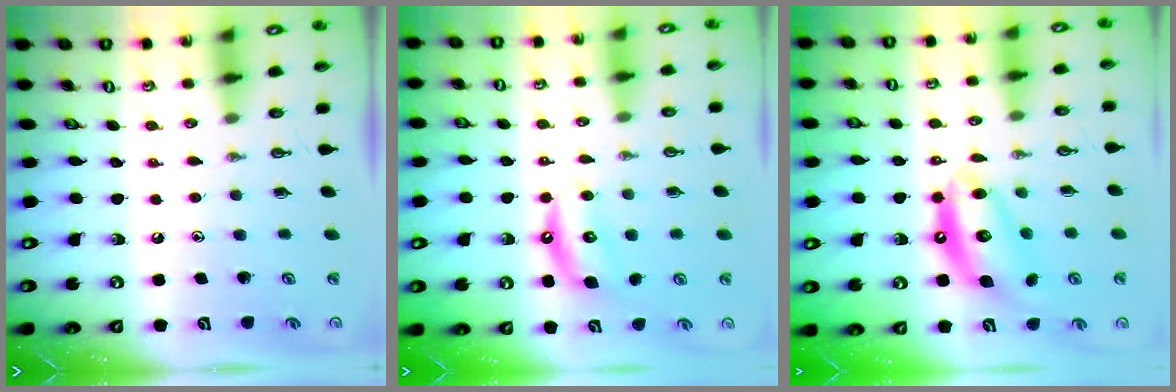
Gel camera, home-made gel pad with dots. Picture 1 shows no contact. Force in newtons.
{"total": 5.8, "press": 5.8, "slide": 0.7}
{"total": 12.4, "press": 12.4, "slide": 1.0}